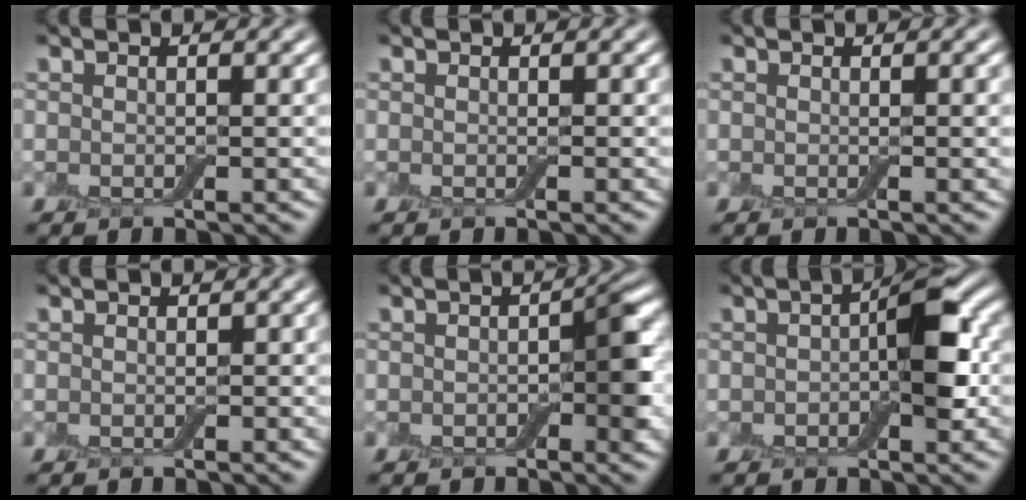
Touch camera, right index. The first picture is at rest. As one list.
[{"total": 0.0}, {"total": 0.5, "force": [0.0, 0.1, 0.5], "torque": [-0.005, 0.001, 0.000]}, {"total": 0.0}, {"total": 3.3, "force": [-0.5, 1.8, 2.7], "torque": [-0.026, 0.004, -0.010]}, {"total": 5.1, "force": [0.0, 2.3, 4.5], "torque": [-0.061, 0.009, -0.007]}]